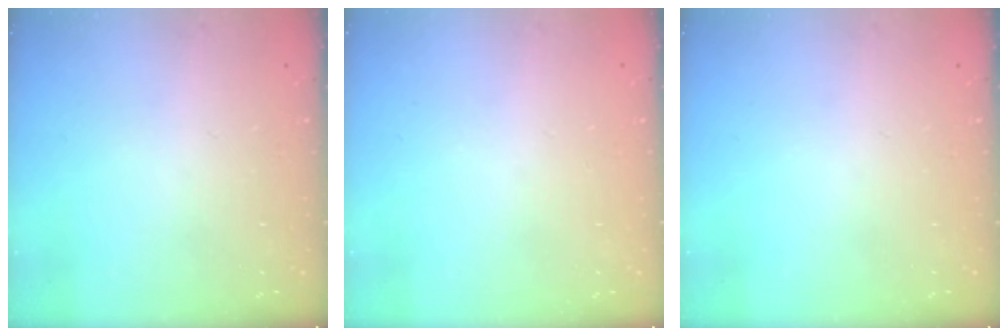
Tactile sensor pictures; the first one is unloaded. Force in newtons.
{"total": 0.8, "press": 0.5, "slide": 0.6}
{"total": 0.0}